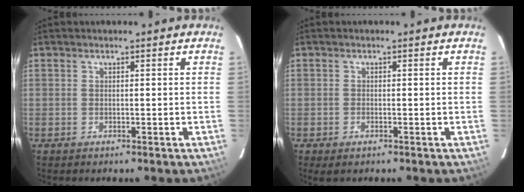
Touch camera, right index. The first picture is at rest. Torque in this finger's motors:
{"motor_torque": [0.18, 0.02, 0.09, 0.01]}